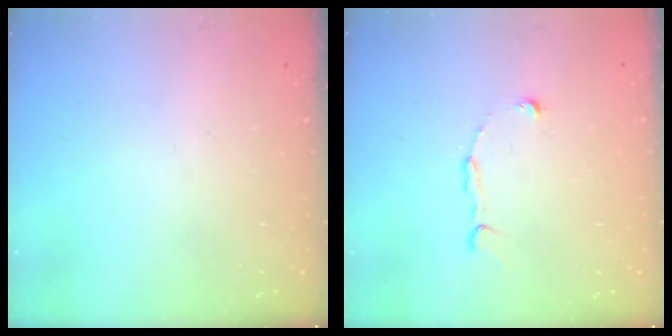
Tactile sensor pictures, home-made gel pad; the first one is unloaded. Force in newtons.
{"total": 2.8, "press": 2.8, "slide": 0.2}